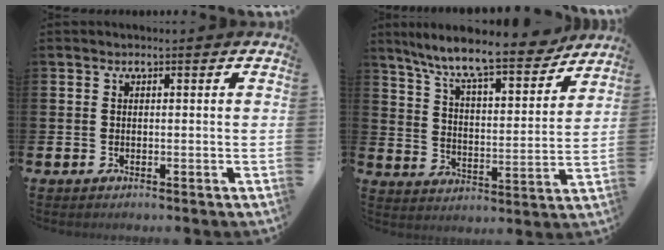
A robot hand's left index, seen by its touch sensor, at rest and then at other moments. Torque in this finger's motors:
{"motor_torque": [1.00, -1.14, 1.04, 0.21]}